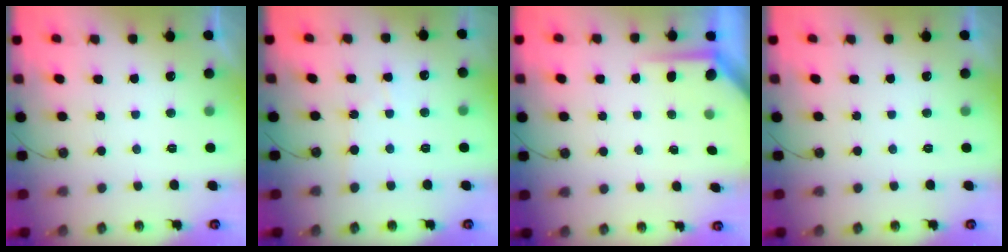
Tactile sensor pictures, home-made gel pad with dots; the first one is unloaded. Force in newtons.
{"total": 3.0, "press": 2.9, "slide": 0.5}
{"total": 3.2, "press": 3.2, "slide": 0.4}
{"total": 0.0}